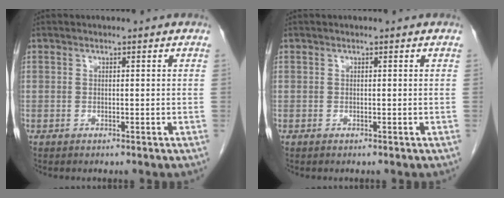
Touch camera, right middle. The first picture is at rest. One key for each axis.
{"total": 0.0}